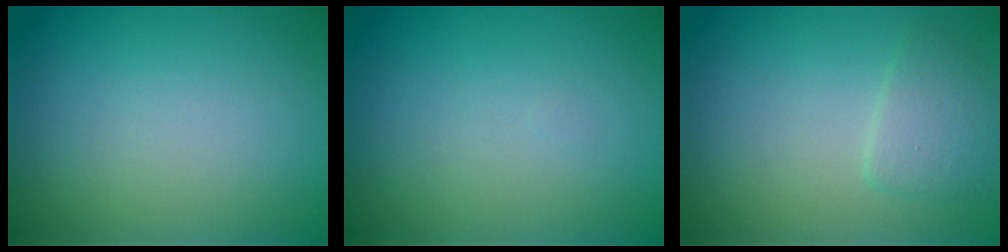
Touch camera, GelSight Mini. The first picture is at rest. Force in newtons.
{"total": 0.0}
{"total": 1.8, "press": 1.8, "slide": 0.1}